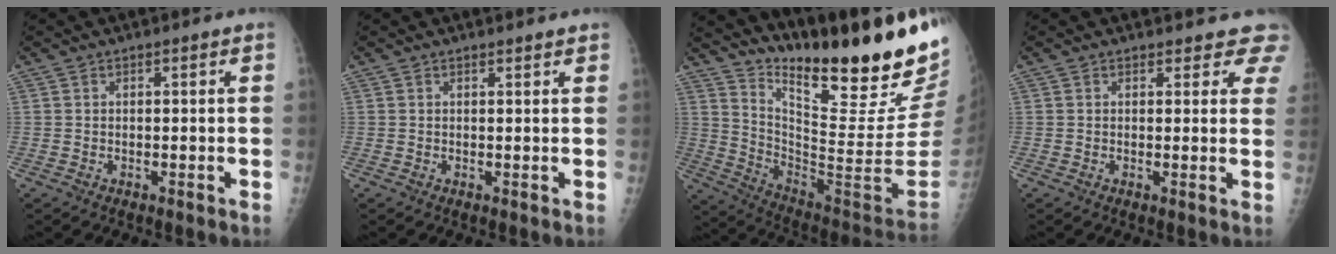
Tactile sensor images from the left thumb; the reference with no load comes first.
{"total": 1.0, "force": [0.9, 0.2, 0.3], "torque": [-0.002, -0.003, 0.012]}
{"total": 27.7, "force": [19.8, 4.0, 19.0], "torque": [-0.263, -0.135, 0.306]}
{"total": 5.0, "force": [4.5, 2.2, 0.3], "torque": [0.039, -0.019, 0.024]}